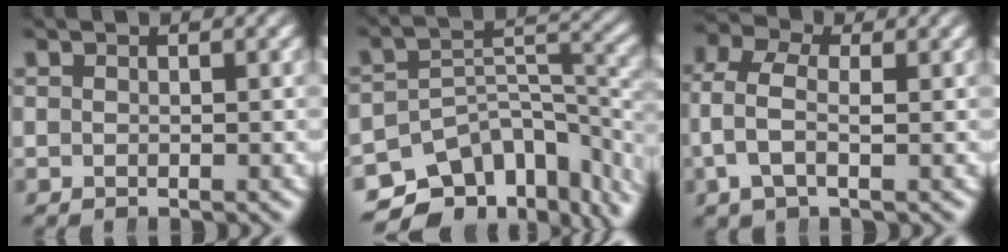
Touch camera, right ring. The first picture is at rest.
{"total": 11.8, "force": [-6.0, 7.5, 6.9], "torque": [-0.085, -0.021, -0.089]}
{"total": 4.1, "force": [0.3, 2.7, 3.1], "torque": [-0.077, -0.011, 0.009]}